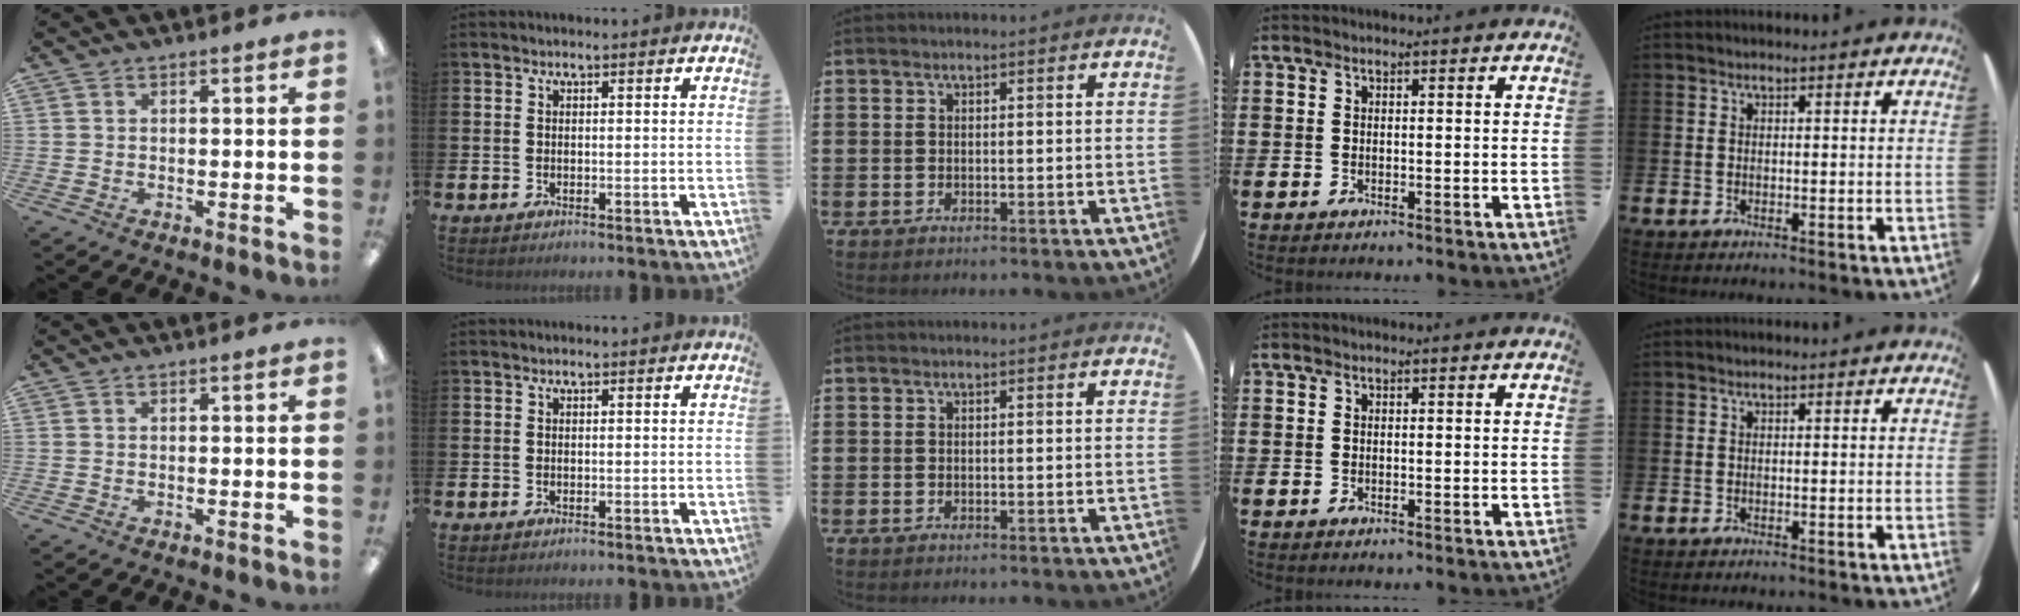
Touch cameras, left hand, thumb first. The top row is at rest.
{}